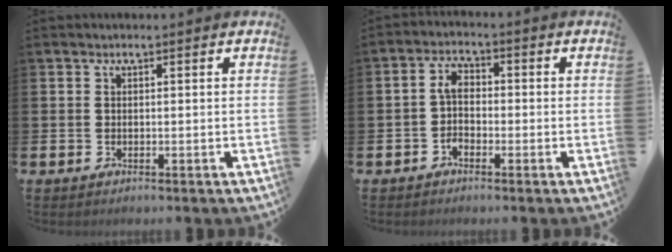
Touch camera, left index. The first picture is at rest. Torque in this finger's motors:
{"motor_torque": [0.64, 0.08, 0.27, 0.07]}